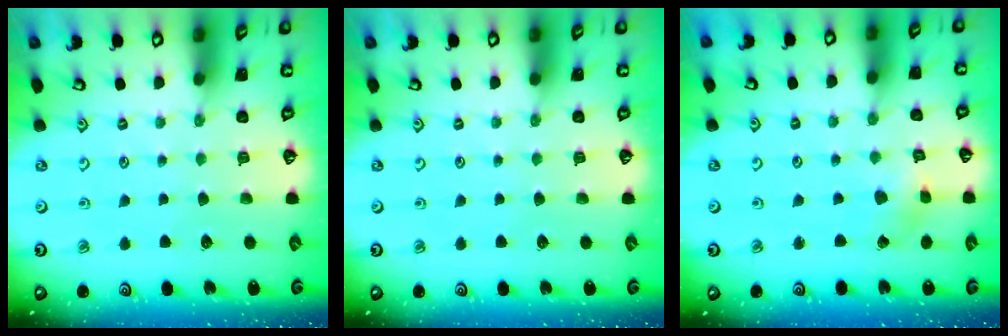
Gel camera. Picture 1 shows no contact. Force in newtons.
{"total": 0.0}
{"total": 2.7, "press": 2.7, "slide": 0.2}